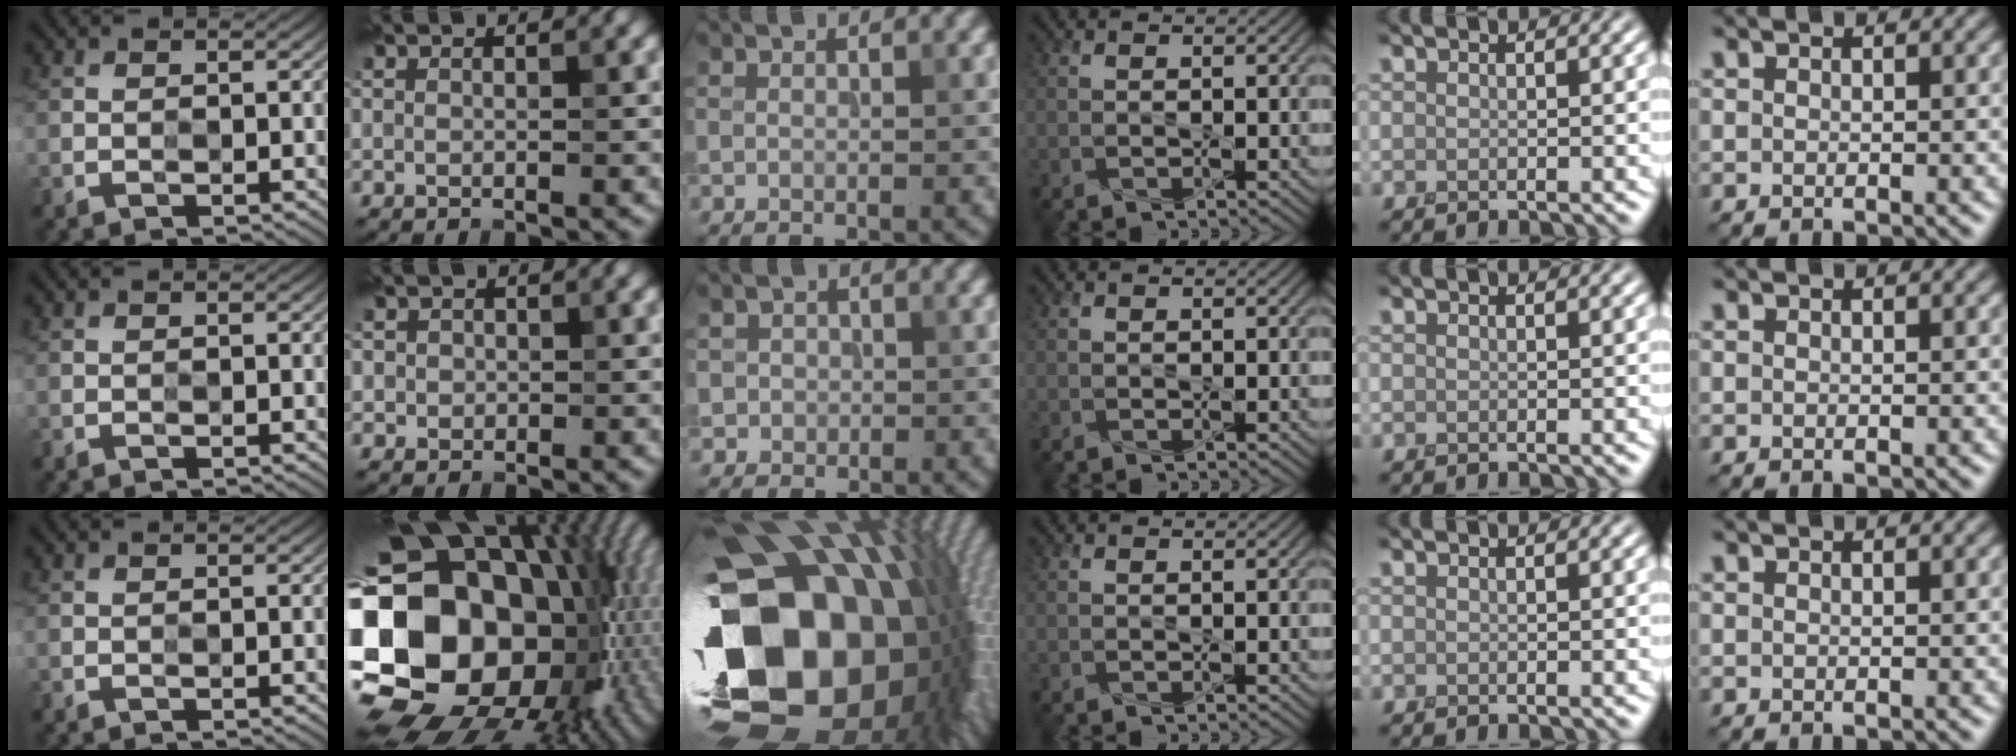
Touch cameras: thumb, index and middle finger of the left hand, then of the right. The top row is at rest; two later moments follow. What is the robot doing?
{"motion": "press", "object": "memory foam"}